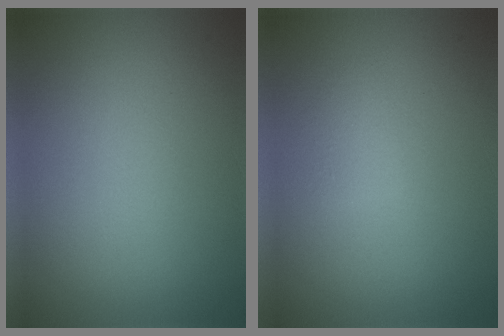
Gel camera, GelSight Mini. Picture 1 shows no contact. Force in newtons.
{"total": 1.0, "press": 1.0, "slide": 0.2}